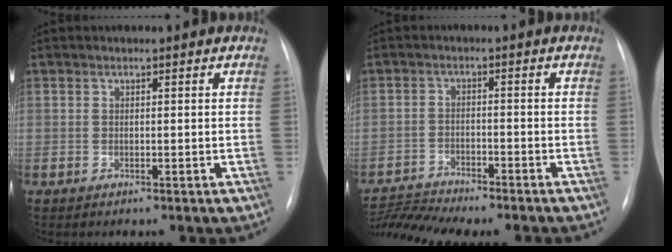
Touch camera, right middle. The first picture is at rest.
{"total": 8.5, "force": [-8.3, -0.7, 1.8], "torque": [-0.031, 0.009, -0.133]}